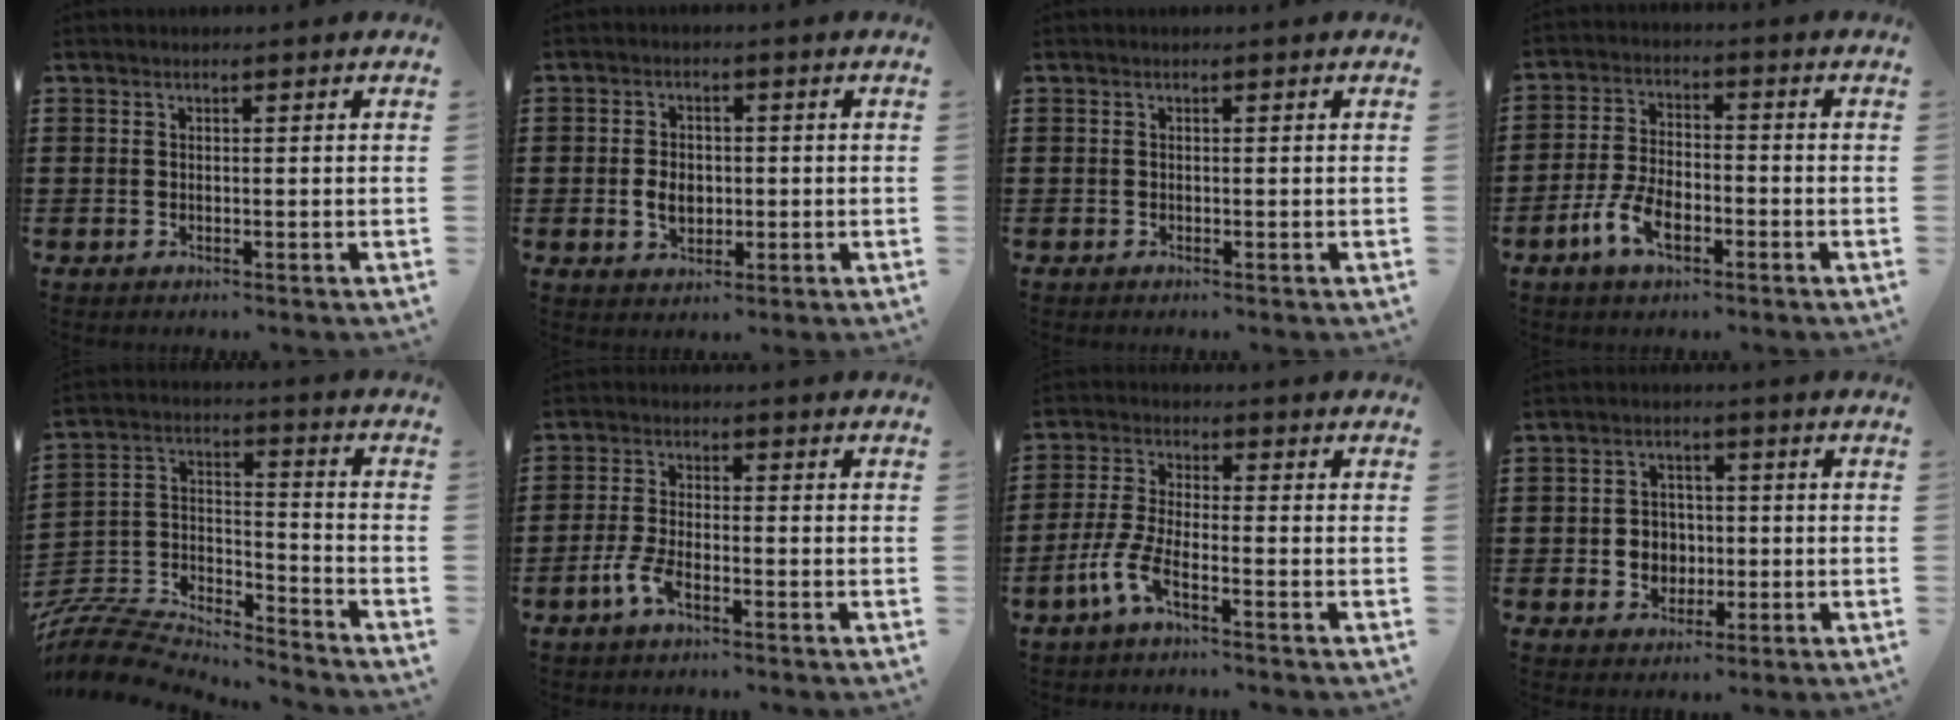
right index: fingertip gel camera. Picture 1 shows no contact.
{"total": 4.0, "force": [-0.5, 2.9, 2.7], "torque": [-0.048, 0.004, -0.012]}
{"total": 0.0}
{"total": 6.7, "force": [-3.3, 3.3, 4.9], "torque": [-0.121, -0.003, -0.068]}
{"total": 8.1, "force": [-7.7, 1.9, 1.5], "torque": [-0.047, 0.001, -0.156]}
{"total": 4.1, "force": [-2.4, 1.1, 3.0], "torque": [-0.079, -0.004, -0.053]}
{"total": 5.4, "force": [-3.4, 1.1, 4.0], "torque": [-0.110, -0.016, -0.071]}
{"total": 4.1, "force": [-0.6, 3.8, 1.4], "torque": [-0.033, 0.006, -0.016]}